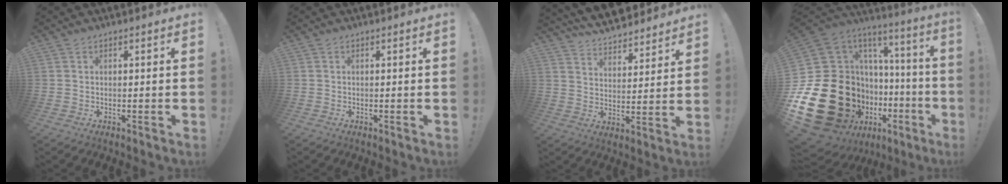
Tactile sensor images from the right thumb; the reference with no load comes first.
{"total": 0.0}
{"total": 8.9, "force": [8.2, 2.8, 2.0], "torque": [-0.043, -0.069, 0.152]}
{"total": 31.7, "force": [-8.7, 20.4, 22.7], "torque": [-0.394, -0.008, -0.050]}